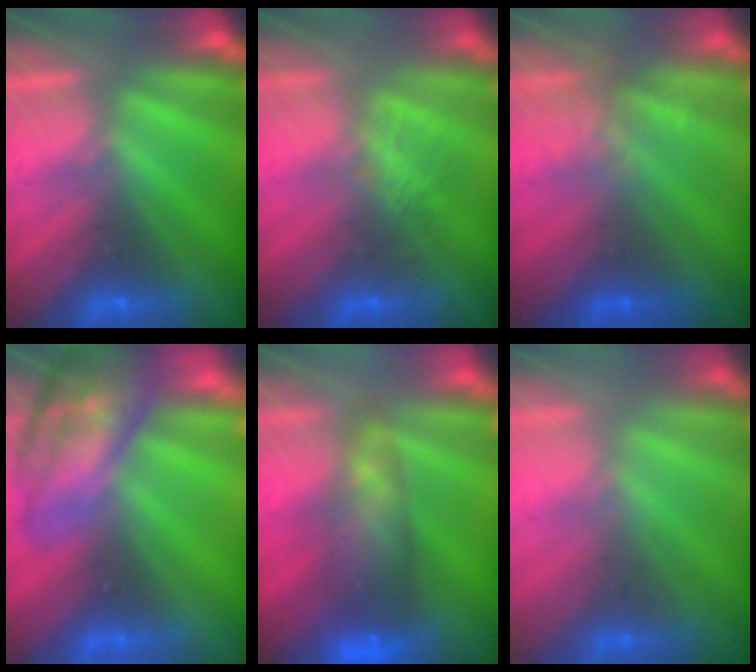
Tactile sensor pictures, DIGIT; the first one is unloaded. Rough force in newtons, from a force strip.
{"total": 2.7}
{"total": 3.8}
{"total": 5.9}
{"total": 7.3}
{"total": 2.5}